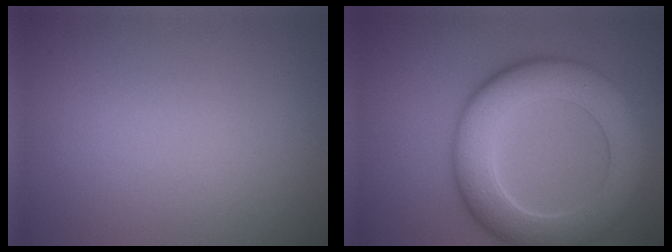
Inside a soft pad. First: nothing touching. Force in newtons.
{"total": 8.8, "press": 8.8, "slide": 0.7}